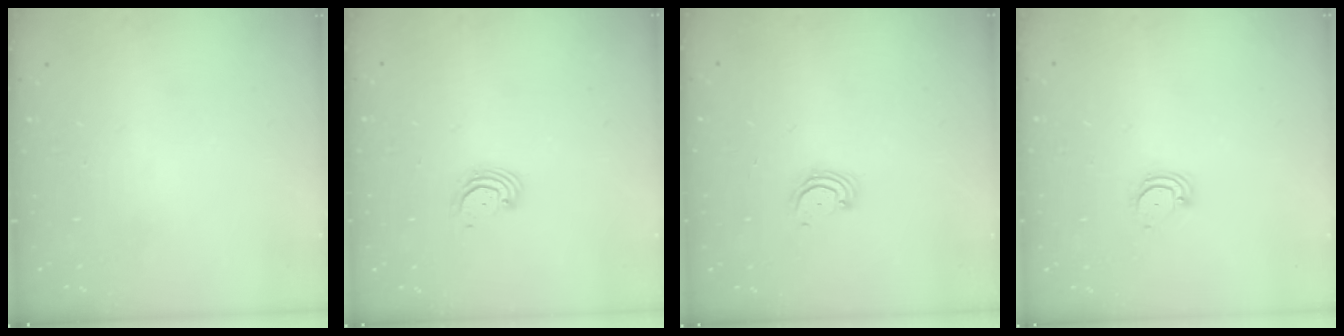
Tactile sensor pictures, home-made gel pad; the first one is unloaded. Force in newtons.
{"total": 3.0, "press": 3.0, "slide": 0.3}
{"total": 3.1, "press": 3.0, "slide": 0.4}
{"total": 3.9, "press": 3.9, "slide": 0.2}